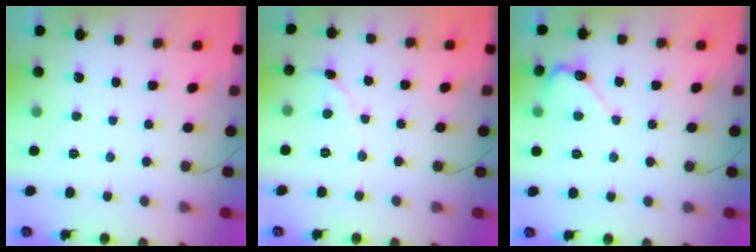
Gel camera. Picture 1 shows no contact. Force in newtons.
{"total": 2.1, "press": 2.1, "slide": 0.2}
{"total": 5.2, "press": 5.2, "slide": 0.4}